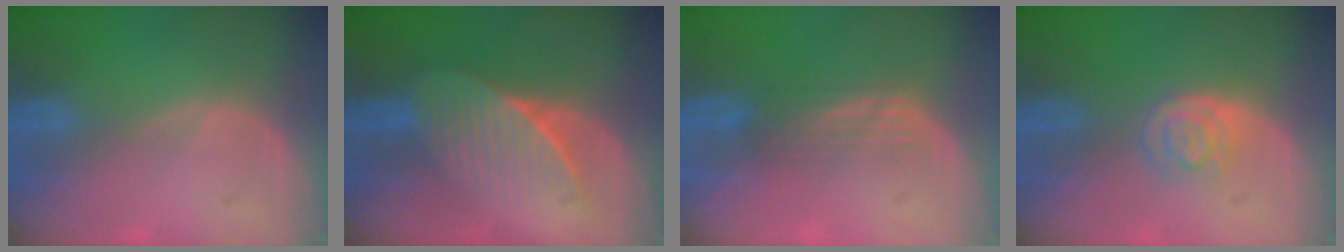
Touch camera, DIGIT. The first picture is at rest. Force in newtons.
{"total": 7.4, "press": 6.6, "slide": 3.2}
{"total": 3.1, "press": 2.6, "slide": 1.5}
{"total": 3.3, "press": 3.2, "slide": 0.6}